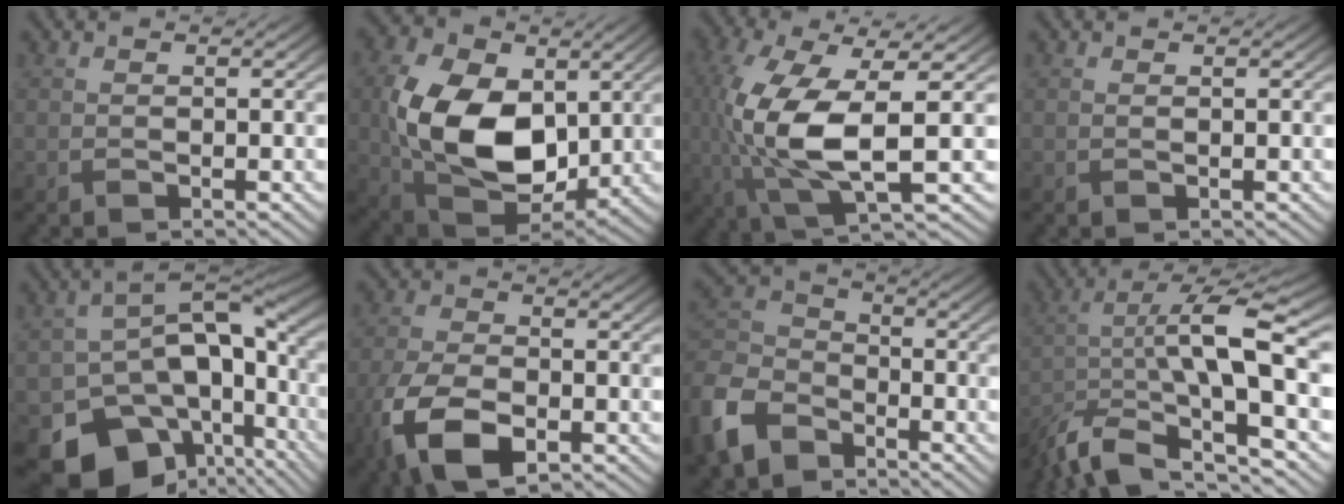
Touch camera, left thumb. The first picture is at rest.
{"total": 15.1, "force": [0.5, 9.9, 11.4], "torque": [-0.245, -0.002, 0.007]}
{"total": 11.0, "force": [0.3, 4.1, 10.2], "torque": [-0.255, -0.013, 0.013]}
{"total": 0.0}
{"total": 16.8, "force": [-3.9, 11.4, 11.8], "torque": [-0.208, -0.053, -0.023]}
{"total": 10.5, "force": [-4.7, 5.9, 7.4], "torque": [-0.195, -0.036, -0.082]}
{"total": 10.4, "force": [-6.4, 6.7, 4.9], "torque": [-0.147, -0.011, -0.147]}
{"total": 15.2, "force": [-5.6, 4.7, 13.4], "torque": [-0.262, -0.008, -0.107]}